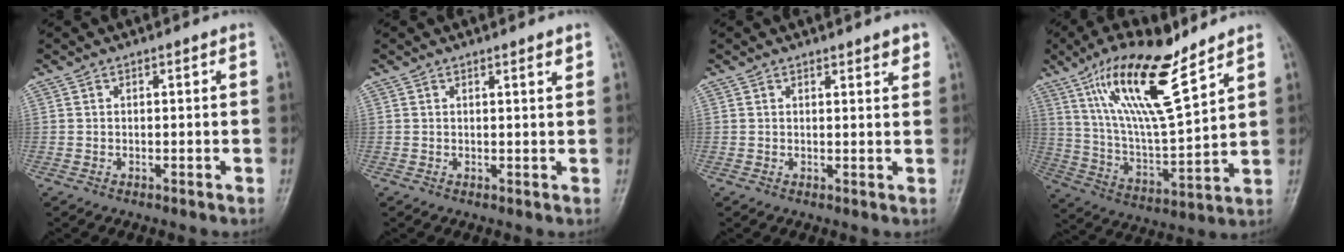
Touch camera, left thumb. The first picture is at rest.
{"total": 1.4, "force": [0.9, 0.1, 1.0], "torque": [-0.011, -0.006, 0.013]}
{"total": 2.1, "force": [1.6, 0.6, 1.3], "torque": [-0.011, -0.009, 0.020]}
{"total": 19.0, "force": [11.7, 4.7, 14.2], "torque": [-0.245, -0.054, 0.222]}